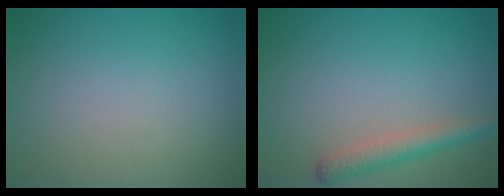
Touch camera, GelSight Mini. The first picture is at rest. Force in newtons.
{"total": 2.4, "press": 2.4, "slide": 0.1}